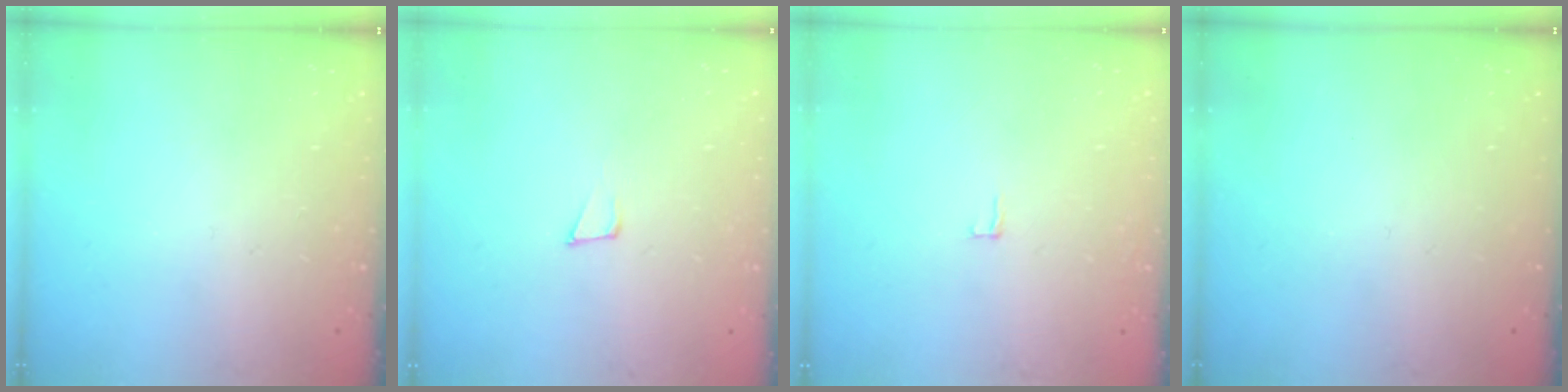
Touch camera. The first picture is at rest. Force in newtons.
{"total": 4.3, "press": 4.2, "slide": 1.0}
{"total": 2.0, "press": 2.0, "slide": 0.2}
{"total": 0.0}